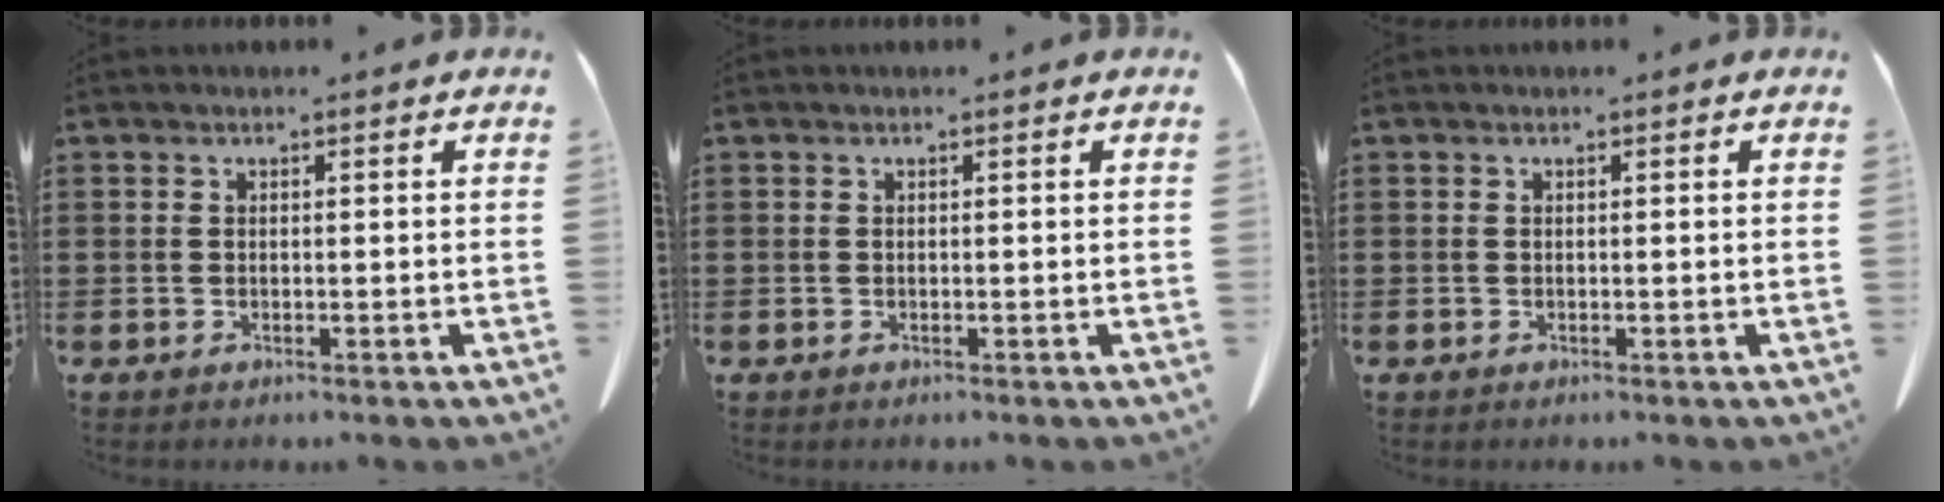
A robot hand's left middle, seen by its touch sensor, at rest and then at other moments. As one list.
[{"total": 0.0}, {"total": 0.0}]